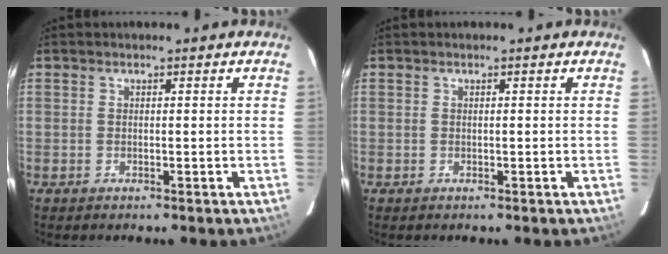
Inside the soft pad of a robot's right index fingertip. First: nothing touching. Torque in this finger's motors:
{"motor_torque": [-0.05, 0.09, -0.03, 0.00]}